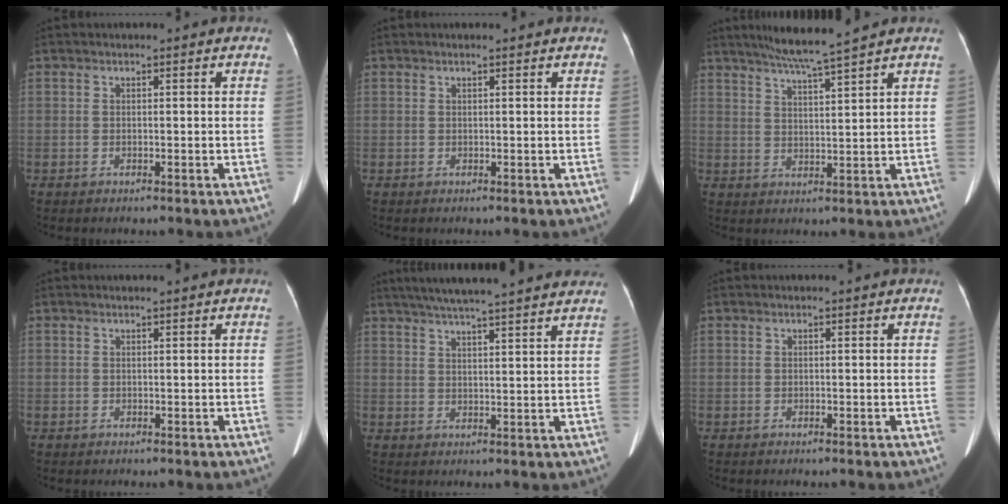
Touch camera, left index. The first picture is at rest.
{"total": 0.8, "force": [0.7, 0.0, 0.3], "torque": [-0.012, 0.008, 0.011]}
{"total": 7.1, "force": [6.0, -1.3, 3.6], "torque": [-0.064, 0.001, 0.105]}
{"total": 0.0}
{"total": 18.6, "force": [16.3, 0.6, 9.0], "torque": [-0.146, 0.027, 0.212]}
{"total": 0.0}